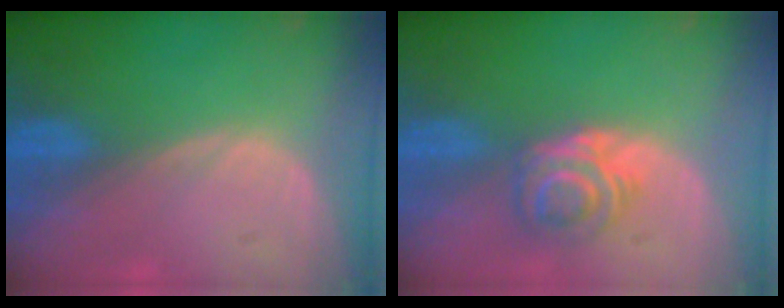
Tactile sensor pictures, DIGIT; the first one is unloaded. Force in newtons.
{"total": 6.2, "press": 5.1, "slide": 3.6}